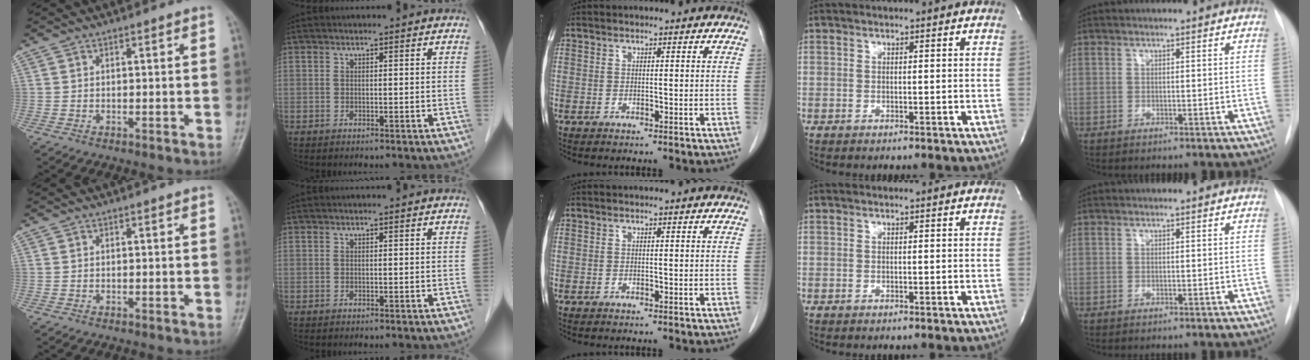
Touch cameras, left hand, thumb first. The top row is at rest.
{}